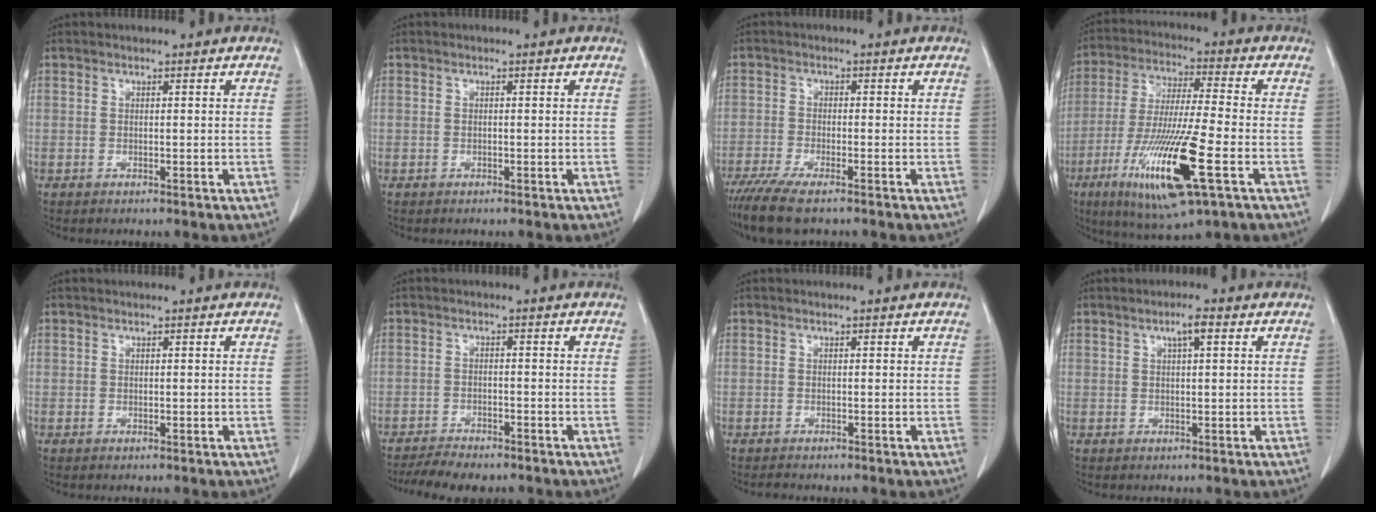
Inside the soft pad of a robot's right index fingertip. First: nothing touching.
{"total": 0.0}
{"total": 7.1, "force": [-5.5, 0.9, 4.5], "torque": [-0.077, -0.018, -0.091]}
{"total": 17.4, "force": [-6.7, 1.4, 16.1], "torque": [-0.327, -0.037, -0.117]}
{"total": 0.0}
{"total": 5.9, "force": [-5.2, 1.4, 2.4], "torque": [-0.037, -0.010, -0.082]}
{"total": 0.6, "force": [-0.5, 0.1, 0.1], "torque": [0.001, -0.002, -0.010]}
{"total": 2.7, "force": [1.2, 0.4, 2.4], "torque": [-0.042, 0.005, 0.019]}